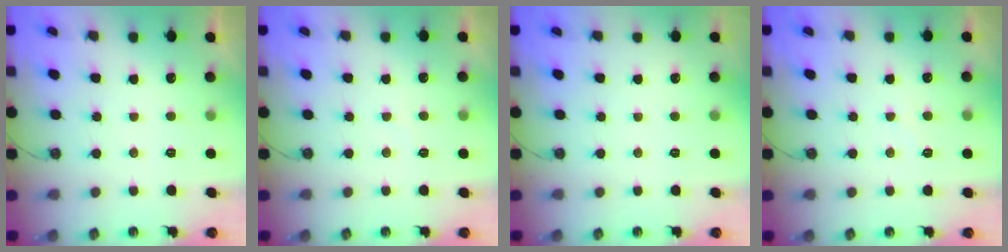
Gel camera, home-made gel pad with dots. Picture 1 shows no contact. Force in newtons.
{"total": 2.4, "press": 2.4, "slide": 0.4}
{"total": 0.0}
{"total": 4.7, "press": 4.7, "slide": 0.6}